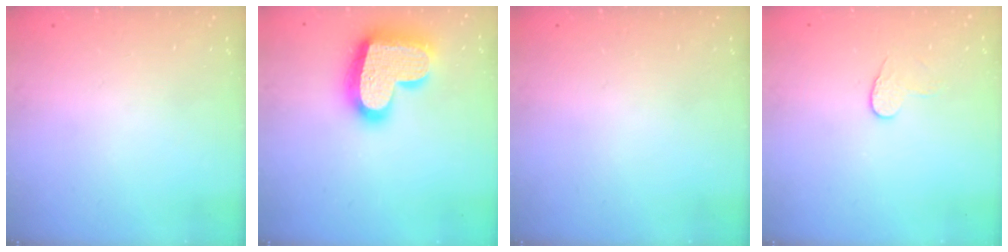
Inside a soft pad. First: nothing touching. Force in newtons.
{"total": 20.8, "press": 20.7, "slide": 1.5}
{"total": 0.0}
{"total": 3.7, "press": 3.7, "slide": 0.3}